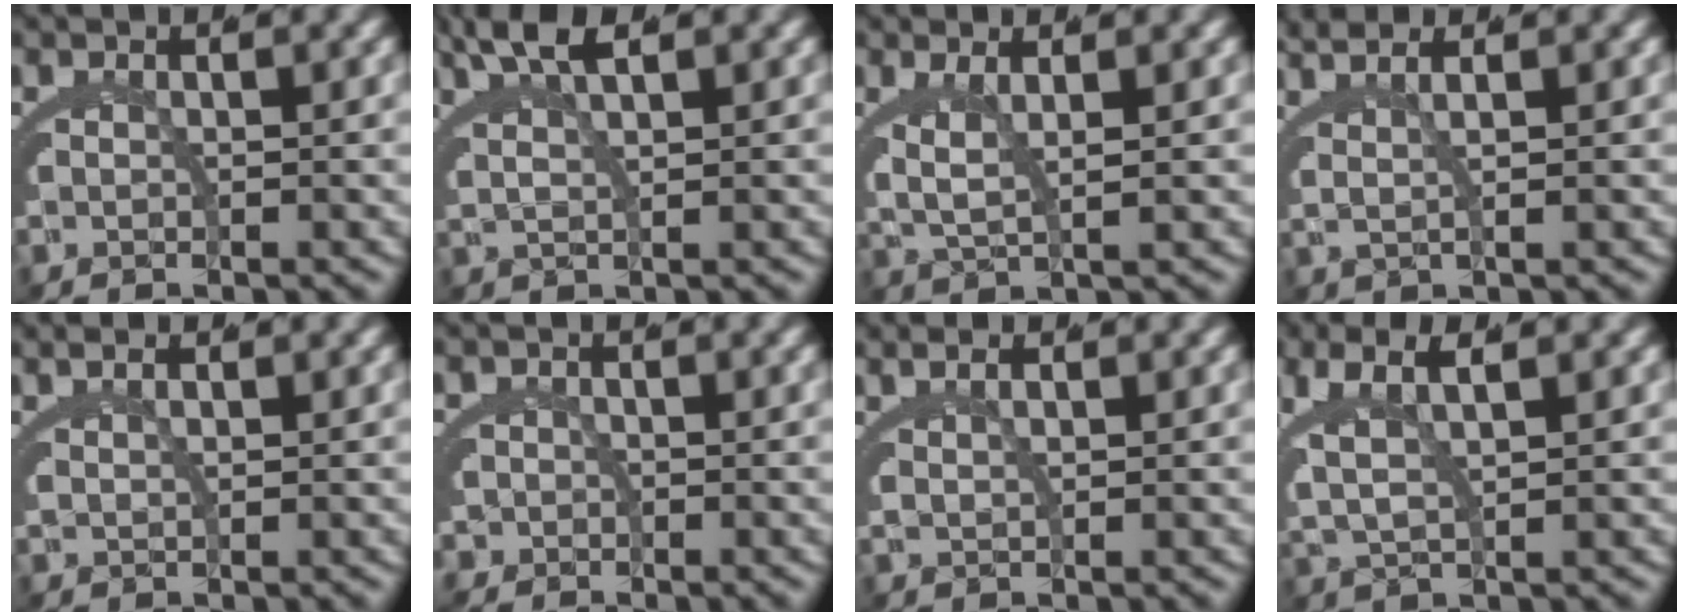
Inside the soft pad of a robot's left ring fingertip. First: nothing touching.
{"total": 4.0, "force": [2.8, 0.6, 2.9], "torque": [-0.050, 0.009, 0.049]}
{"total": 3.0, "force": [0.9, 0.9, 2.7], "torque": [-0.064, -0.011, 0.023]}
{"total": 4.2, "force": [2.8, 1.1, 2.9], "torque": [-0.040, 0.016, 0.042]}
{"total": 2.3, "force": [1.8, 0.5, 1.4], "torque": [-0.013, 0.008, 0.033]}
{"total": 1.9, "force": [-1.5, 1.0, -0.4], "torque": [0.010, -0.012, -0.027]}
{"total": 2.6, "force": [1.9, 0.7, 1.6], "torque": [-0.017, 0.010, 0.034]}
{"total": 5.3, "force": [1.9, 2.5, 4.3], "torque": [-0.090, 0.008, 0.036]}